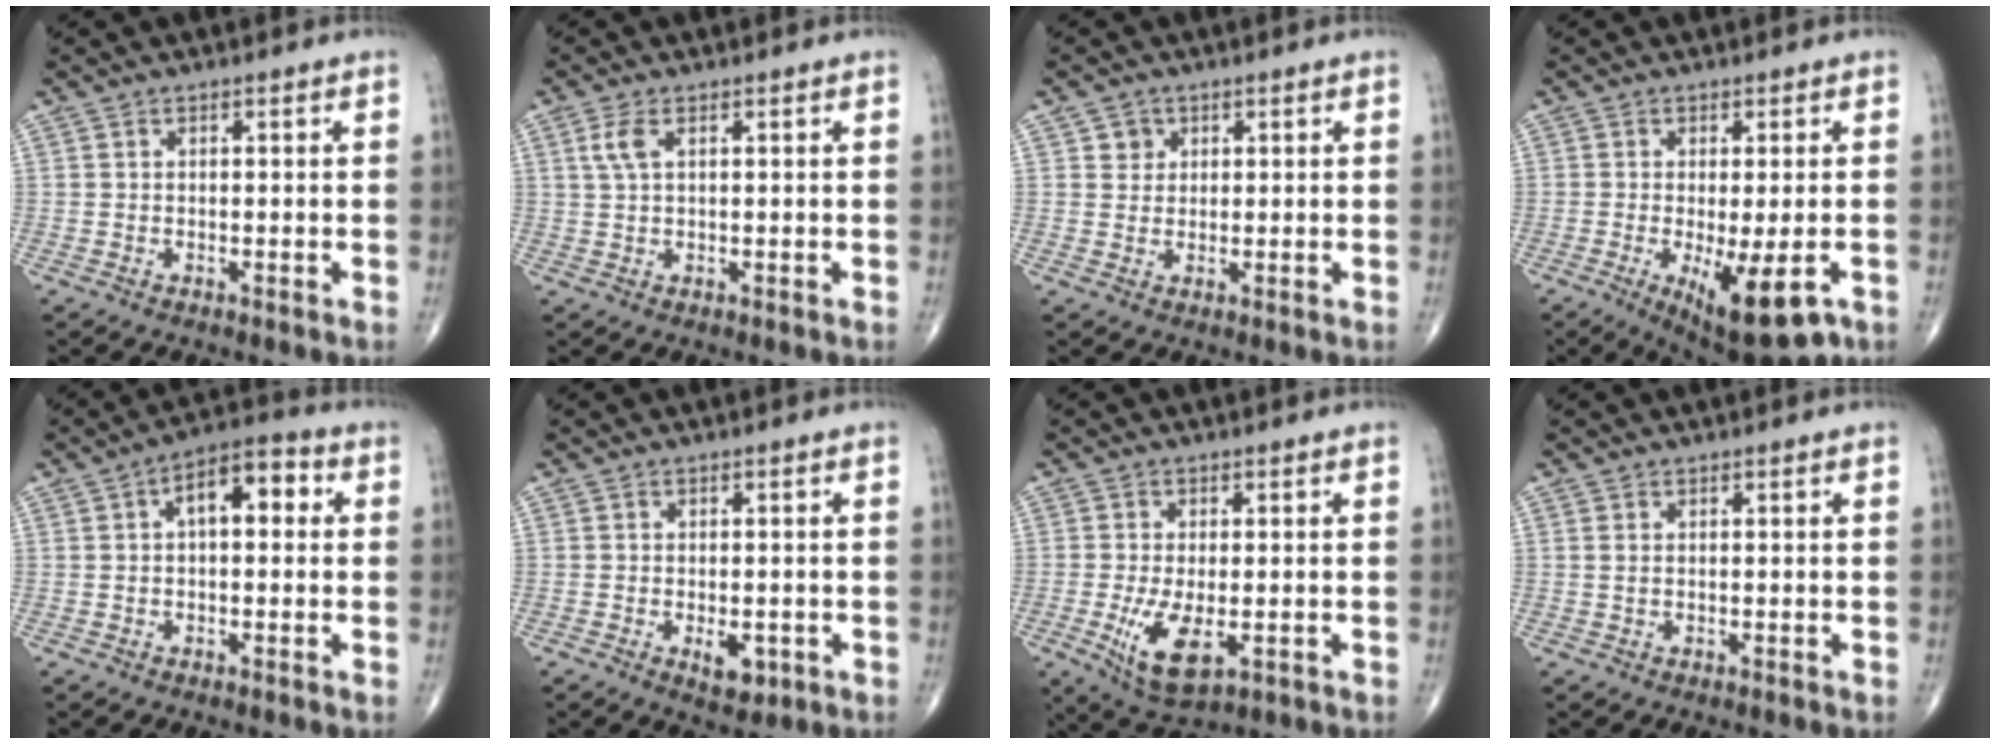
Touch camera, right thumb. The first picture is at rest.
{"total": 3.0, "force": [1.1, 1.2, 2.5], "torque": [-0.063, 0.008, 0.026]}
{"total": 2.5, "force": [1.0, 2.2, 0.4], "torque": [0.008, -0.005, 0.012]}
{"total": 11.6, "force": [-4.5, 3.7, 10.0], "torque": [-0.147, -0.018, -0.058]}
{"total": 8.6, "force": [1.8, 4.4, 7.2], "torque": [-0.092, 0.029, 0.018]}
{"total": 4.2, "force": [-1.0, 2.0, 3.6], "torque": [-0.047, -0.009, -0.006]}
{"total": 8.4, "force": [-2.2, 3.8, 7.2], "torque": [-0.132, -0.019, -0.028]}
{"total": 0.6, "force": [0.3, 0.3, 0.5], "torque": [-0.011, 0.005, 0.007]}